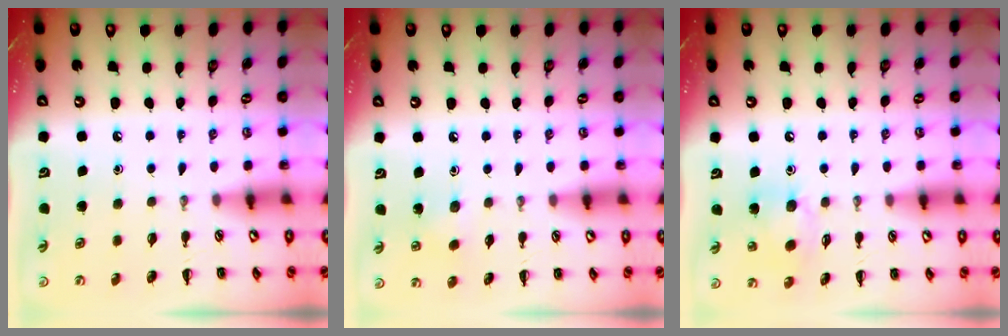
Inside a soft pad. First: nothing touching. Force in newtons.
{"total": 5.8, "press": 5.7, "slide": 1.3}
{"total": 9.2, "press": 9.1, "slide": 0.9}